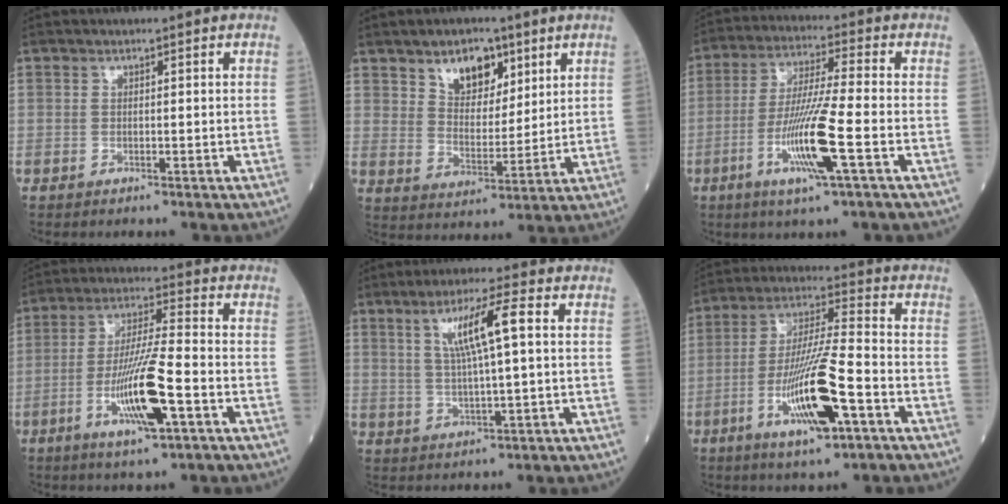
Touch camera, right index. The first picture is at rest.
{"total": 7.9, "force": [4.8, 4.3, 4.5], "torque": [-0.074, 0.003, 0.087]}
{"total": 11.6, "force": [-3.9, -0.3, 10.9], "torque": [-0.217, -0.014, -0.077]}
{"total": 11.9, "force": [-4.2, 0.8, 11.1], "torque": [-0.213, -0.009, -0.076]}
{"total": 8.3, "force": [2.3, 0.3, 7.9], "torque": [-0.147, 0.009, 0.043]}
{"total": 14.1, "force": [-5.5, 1.5, 12.9], "torque": [-0.250, -0.011, -0.095]}